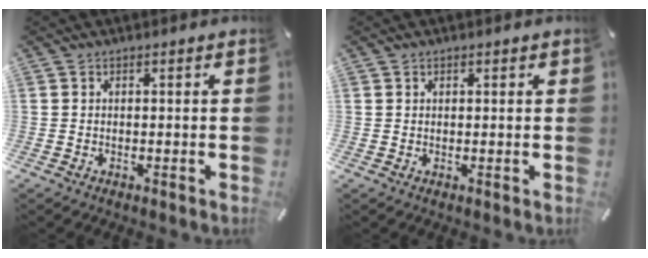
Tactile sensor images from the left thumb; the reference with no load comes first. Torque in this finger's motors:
{"motor_torque": [-0.01, -0.43, -0.07, 0.04, 0.00]}